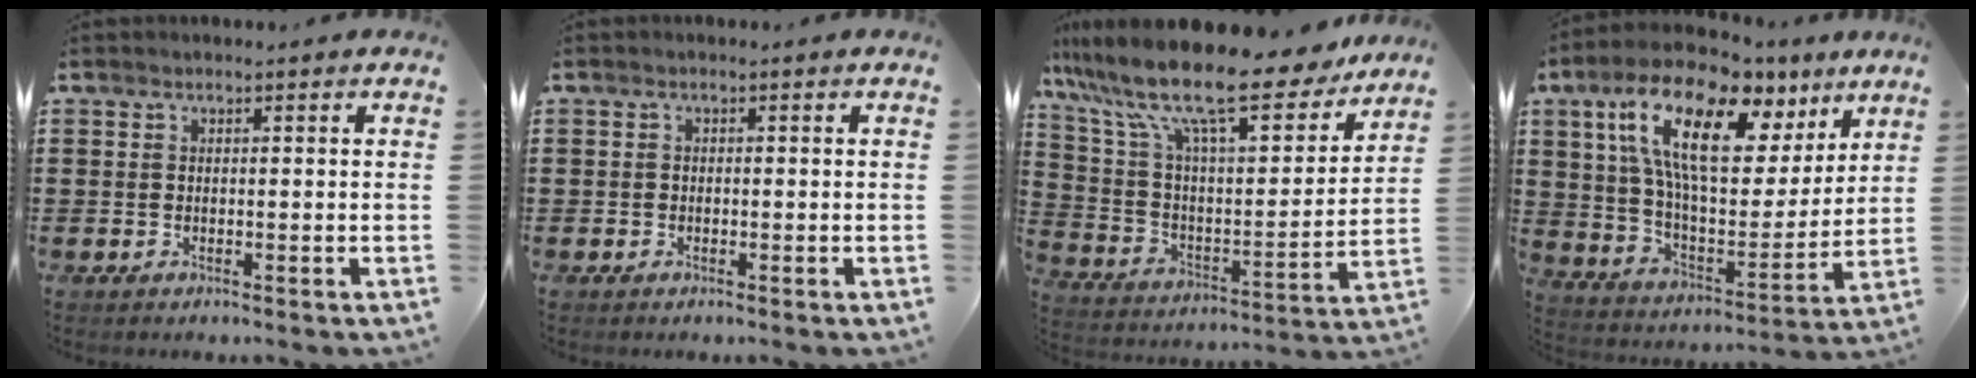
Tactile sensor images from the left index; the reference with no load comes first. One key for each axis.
{"total": 0.6, "fx": -0.4, "fy": 0.5, "fz": 0.2, "tx": -0.005, "ty": 0.000, "tz": -0.008}
{"total": 15.4, "fx": 12.1, "fy": 2.6, "fz": 9.2, "tx": -0.212, "ty": -0.072, "tz": 0.204}
{"total": 17.0, "fx": 9.3, "fy": 6.7, "fz": 12.6, "tx": -0.254, "ty": -0.031, "tz": 0.159}